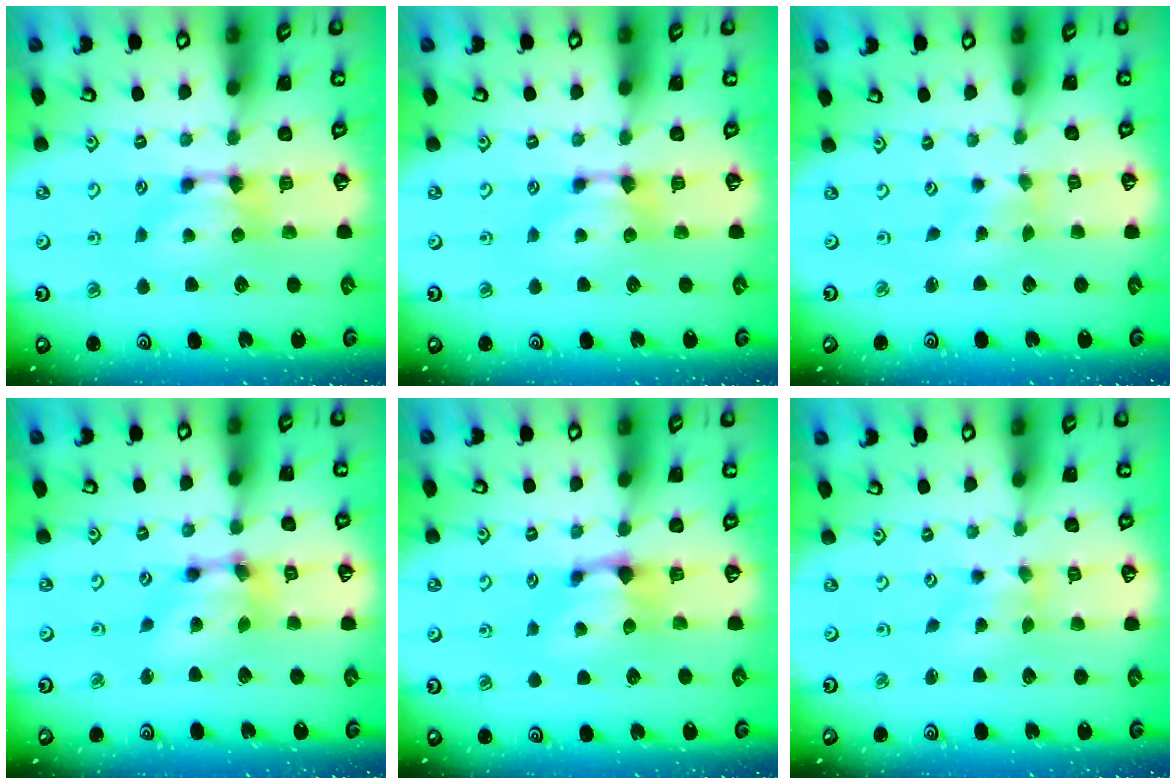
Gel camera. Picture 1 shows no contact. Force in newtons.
{"total": 0.0}
{"total": 3.3, "press": 3.2, "slide": 0.9}
{"total": 6.7, "press": 6.4, "slide": 2.2}
{"total": 0.8, "press": 0.0, "slide": 0.8}
{"total": 2.1, "press": 1.8, "slide": 1.0}